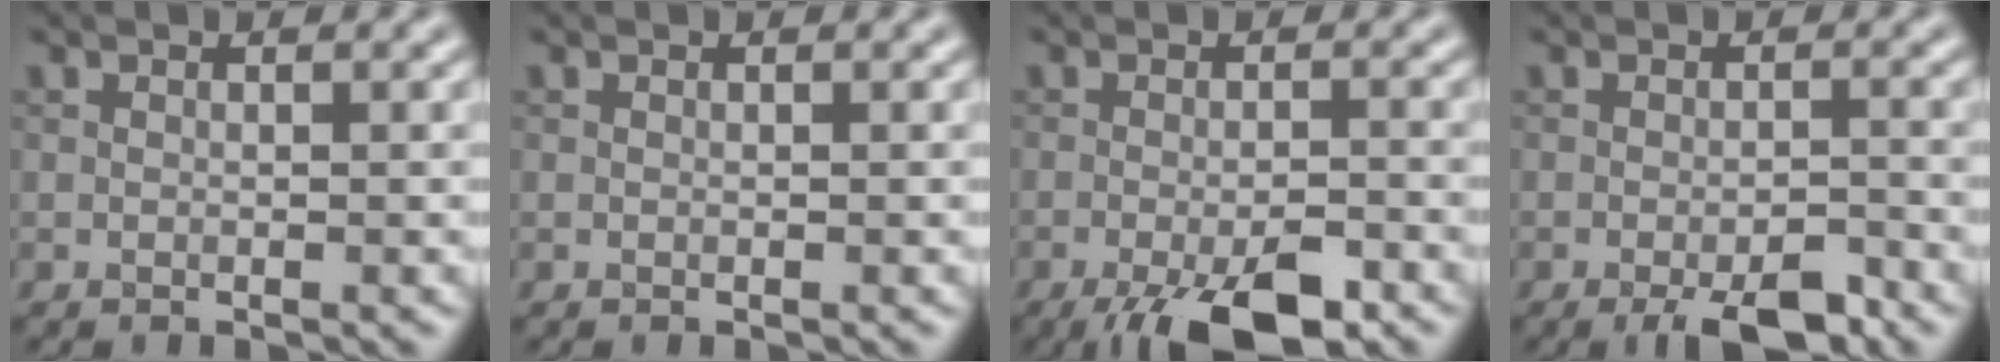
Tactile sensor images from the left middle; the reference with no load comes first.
{"total": 0.0}
{"total": 7.2, "force": [-4.5, 2.1, 5.3], "torque": [-0.083, -0.015, -0.073]}
{"total": 4.2, "force": [-2.7, 1.1, 3.0], "torque": [-0.047, -0.003, -0.042]}